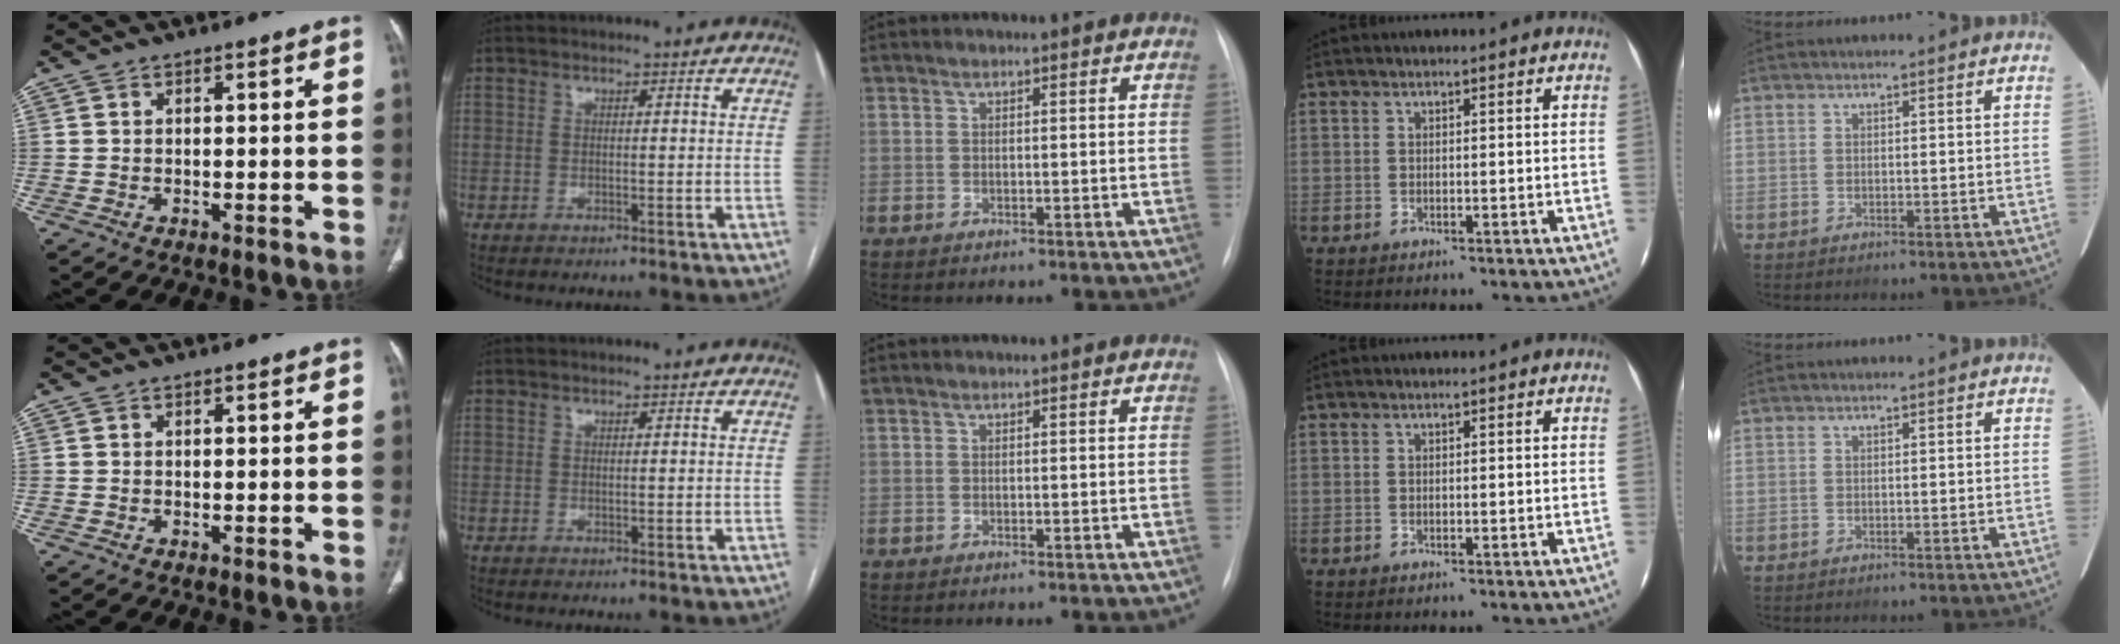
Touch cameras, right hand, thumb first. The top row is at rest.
{}